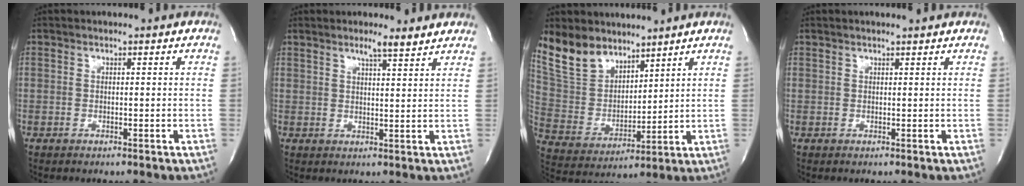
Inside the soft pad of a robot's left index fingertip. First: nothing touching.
{"total": 4.0, "force": [3.5, 0.2, 1.9], "torque": [-0.038, 0.004, 0.049]}
{"total": 11.9, "force": [9.6, 6.1, 3.6], "torque": [-0.085, 0.013, 0.202]}
{"total": 1.4, "force": [1.3, -0.1, 0.5], "torque": [-0.004, -0.002, 0.021]}